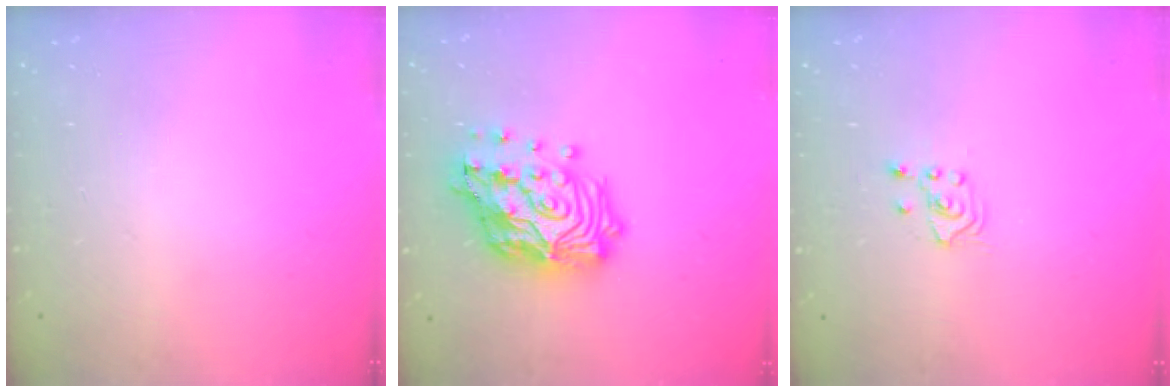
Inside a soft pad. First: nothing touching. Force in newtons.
{"total": 20.6, "press": 20.5, "slide": 2.7}
{"total": 2.5, "press": 2.4, "slide": 0.9}